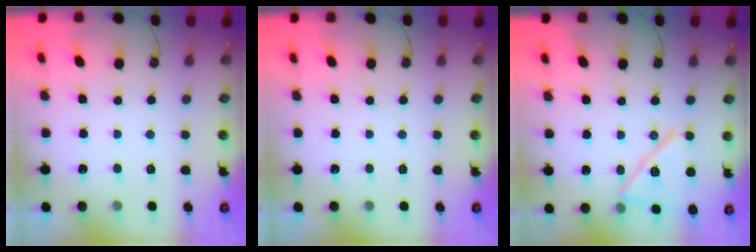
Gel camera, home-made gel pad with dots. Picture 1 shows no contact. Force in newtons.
{"total": 0.0}
{"total": 15.9, "press": 12.7, "slide": 9.5}